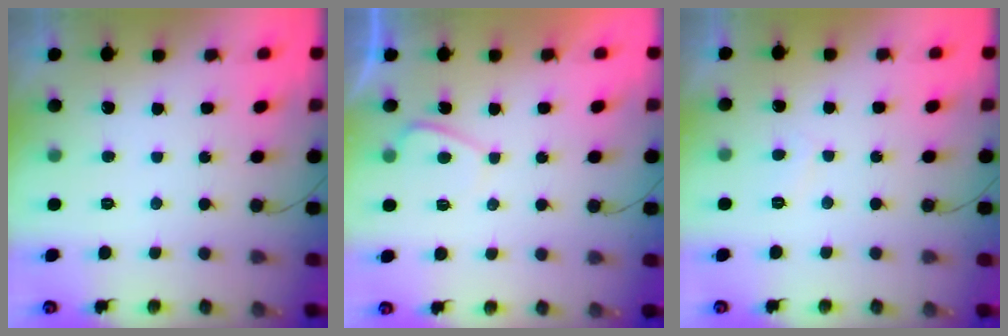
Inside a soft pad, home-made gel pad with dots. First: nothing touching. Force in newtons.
{"total": 0.9, "press": 0.7, "slide": 0.5}
{"total": 2.7, "press": 2.7, "slide": 0.4}